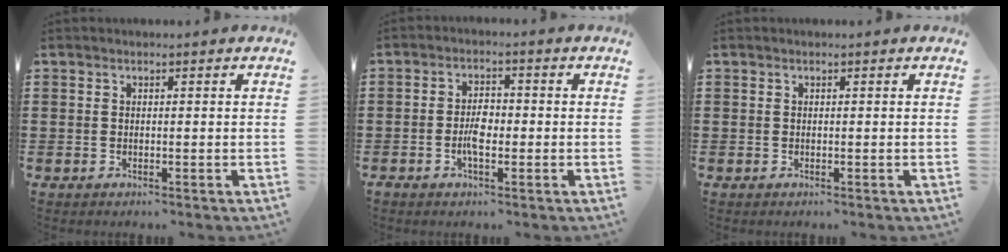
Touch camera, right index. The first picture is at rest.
{"total": 3.7, "force": [-0.9, 1.7, 3.2], "torque": [-0.073, 0.000, -0.022]}
{"total": 0.0}